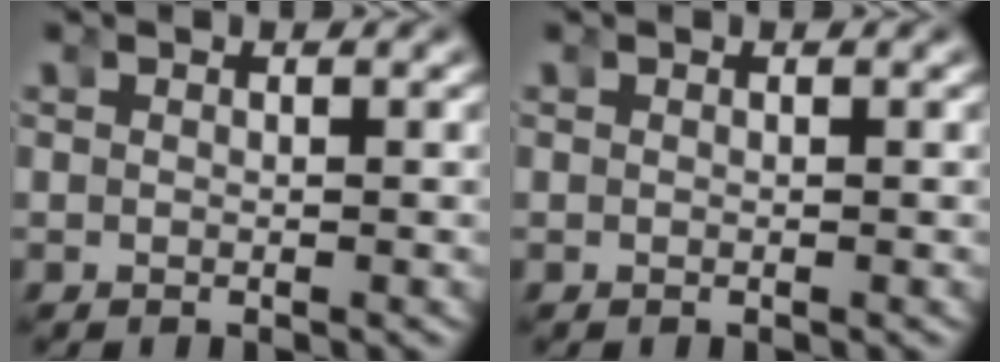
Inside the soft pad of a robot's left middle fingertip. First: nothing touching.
{"total": 0.0}